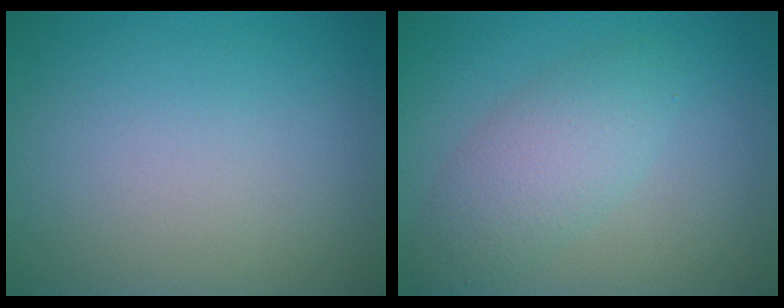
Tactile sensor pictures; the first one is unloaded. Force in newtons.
{"total": 3.8, "press": 3.7, "slide": 0.3}